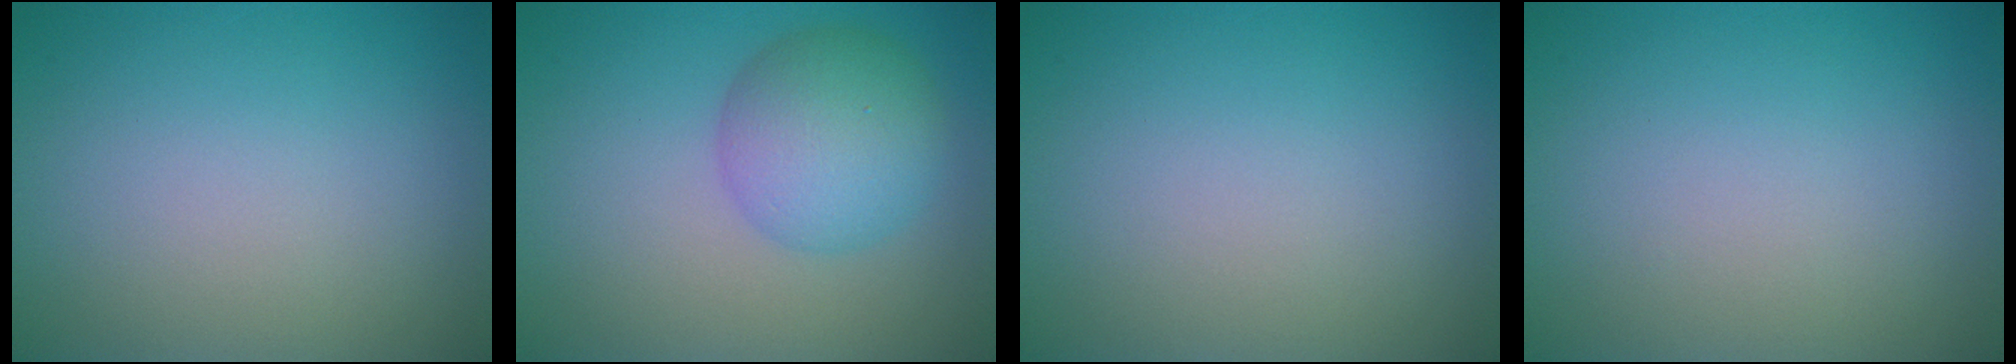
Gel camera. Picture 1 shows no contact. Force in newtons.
{"total": 5.3, "press": 5.3, "slide": 0.2}
{"total": 0.0}
{"total": 0.0}